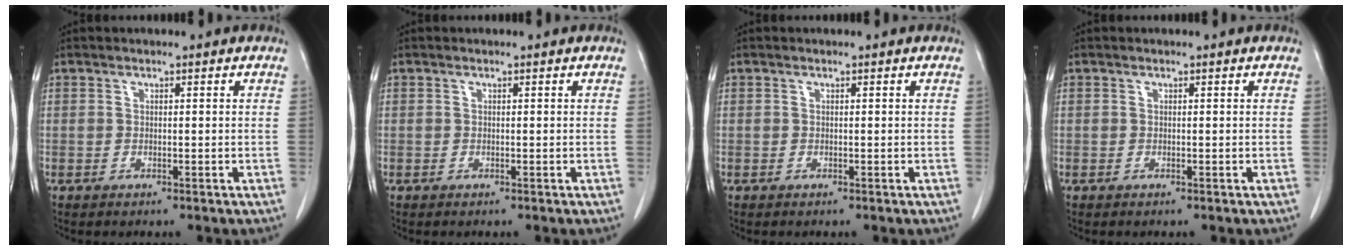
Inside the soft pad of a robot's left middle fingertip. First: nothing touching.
{"total": 0.0}
{"total": 0.0}
{"total": 0.0}